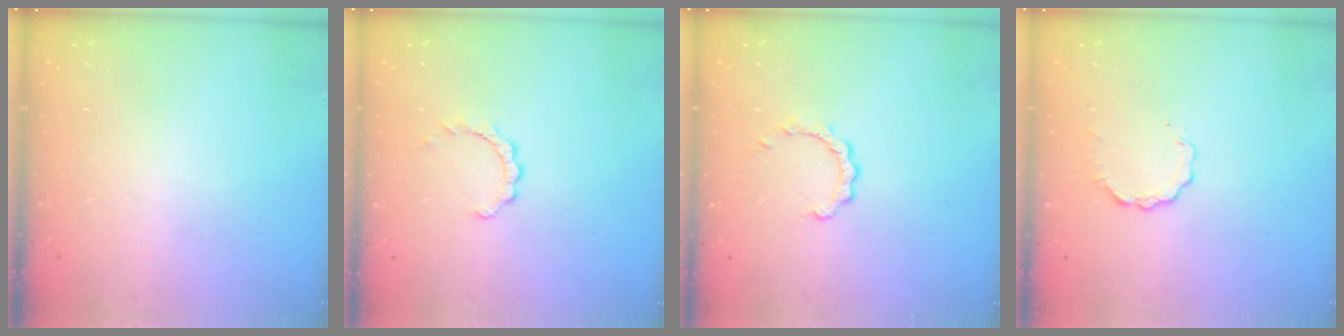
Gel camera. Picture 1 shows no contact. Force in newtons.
{"total": 2.9, "press": 2.9, "slide": 0.3}
{"total": 2.5, "press": 2.5, "slide": 0.3}
{"total": 3.6, "press": 3.6, "slide": 0.4}